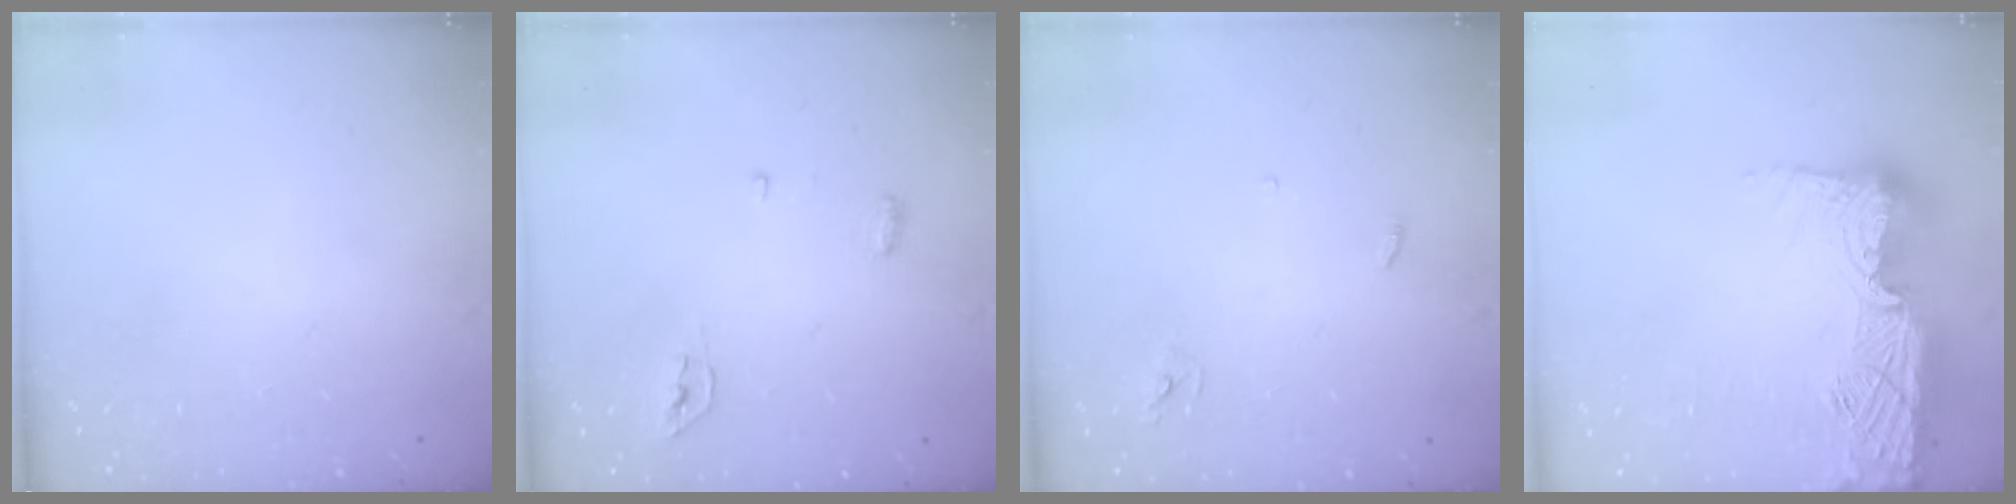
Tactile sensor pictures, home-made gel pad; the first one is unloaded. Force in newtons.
{"total": 4.4, "press": 4.3, "slide": 0.8}
{"total": 2.9, "press": 2.9, "slide": 0.2}
{"total": 21.2, "press": 21.2, "slide": 1.2}